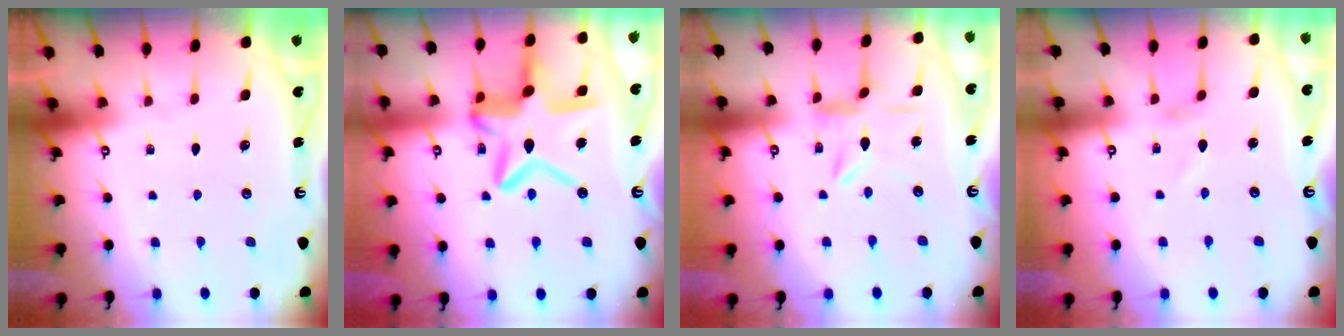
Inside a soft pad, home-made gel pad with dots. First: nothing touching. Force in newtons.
{"total": 17.2, "press": 17.2, "slide": 1.5}
{"total": 2.4, "press": 2.4, "slide": 0.3}
{"total": 0.8, "press": 0.8, "slide": 0.1}